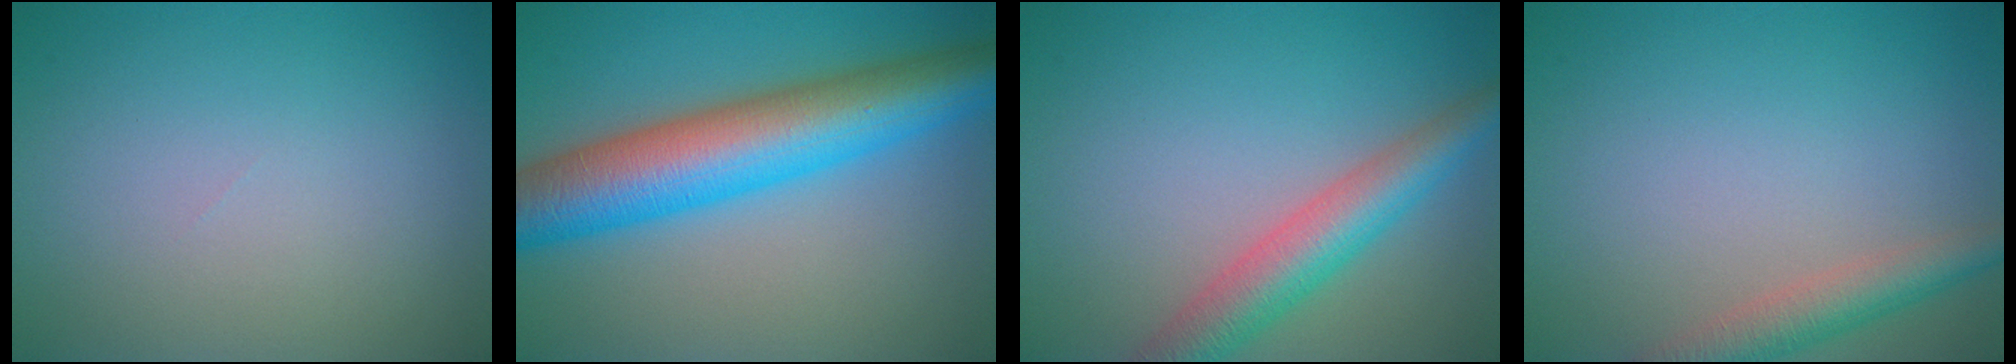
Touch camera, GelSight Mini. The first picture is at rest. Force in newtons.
{"total": 10.8, "press": 10.8, "slide": 0.1}
{"total": 5.3, "press": 5.3, "slide": 0.2}
{"total": 3.5, "press": 3.5, "slide": 0.1}